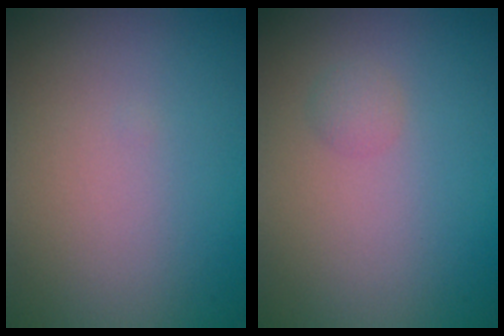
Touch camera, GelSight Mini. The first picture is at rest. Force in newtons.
{"total": 1.0, "press": 1.0, "slide": 0.0}